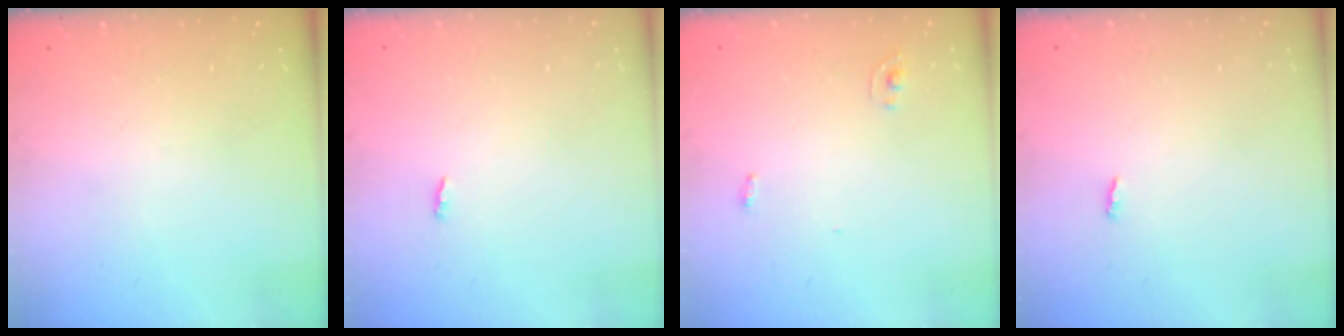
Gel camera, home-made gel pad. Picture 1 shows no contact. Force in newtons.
{"total": 1.9, "press": 1.9, "slide": 0.2}
{"total": 2.4, "press": 2.4, "slide": 0.2}
{"total": 1.9, "press": 1.9, "slide": 0.2}